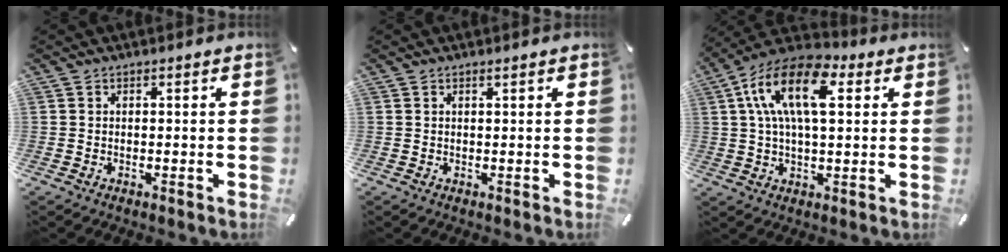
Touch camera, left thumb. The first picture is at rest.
{"total": 0.7, "force": [0.4, 0.1, 0.6], "torque": [-0.010, 0.001, 0.006]}
{"total": 15.7, "force": [4.9, 8.0, 12.5], "torque": [-0.258, -0.003, 0.082]}